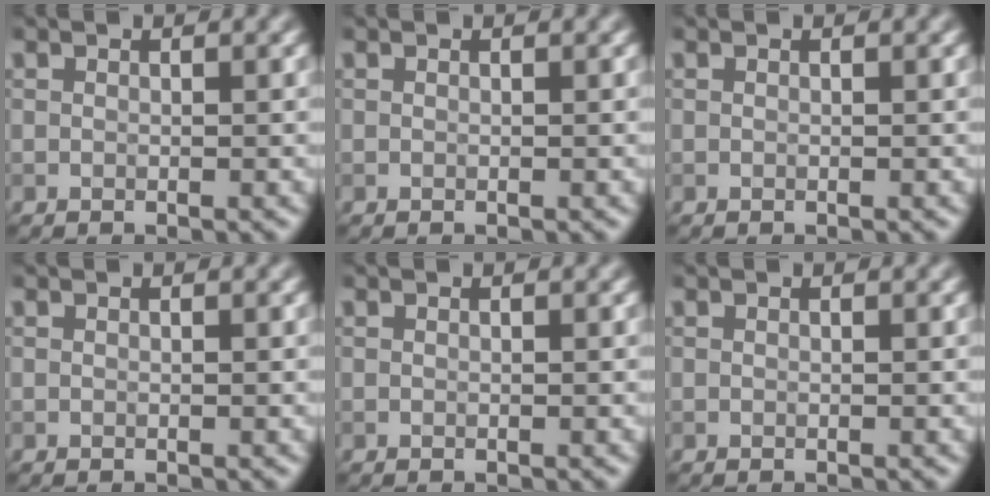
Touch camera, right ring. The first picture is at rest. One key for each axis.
{"total": 0.0}
{"total": 0.0}
{"total": 0.0}
{"total": 0.0}
{"total": 0.0}